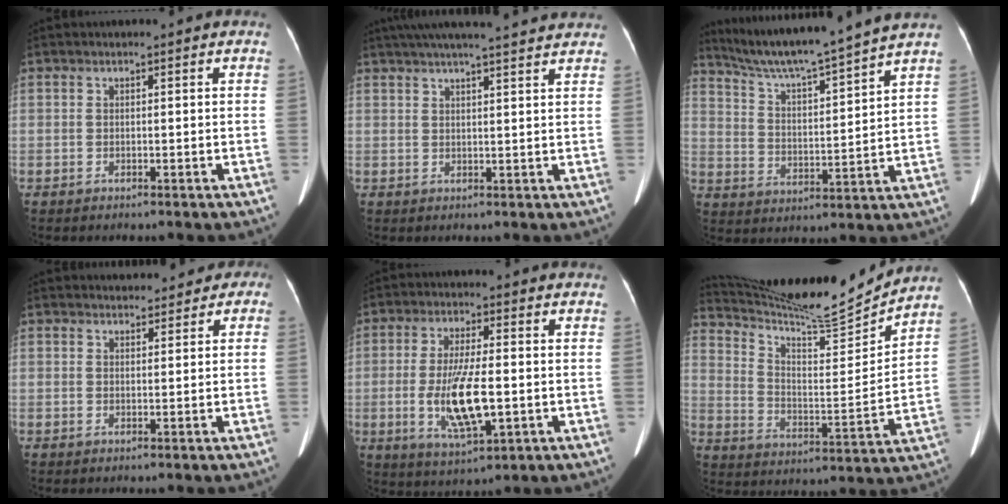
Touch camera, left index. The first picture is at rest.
{"total": 17.2, "force": [15.2, 0.9, 8.0], "torque": [-0.132, 0.040, 0.201]}
{"total": 14.9, "force": [13.4, -2.0, 6.3], "torque": [-0.113, -0.007, 0.214]}
{"total": 3.6, "force": [2.7, 2.3, 0.9], "torque": [0.000, 0.014, 0.026]}
{"total": 10.0, "force": [-1.7, 2.2, 9.7], "torque": [-0.193, -0.016, -0.026]}
{"total": 17.2, "force": [16.5, -0.6, 4.6], "torque": [-0.097, -0.037, 0.262]}